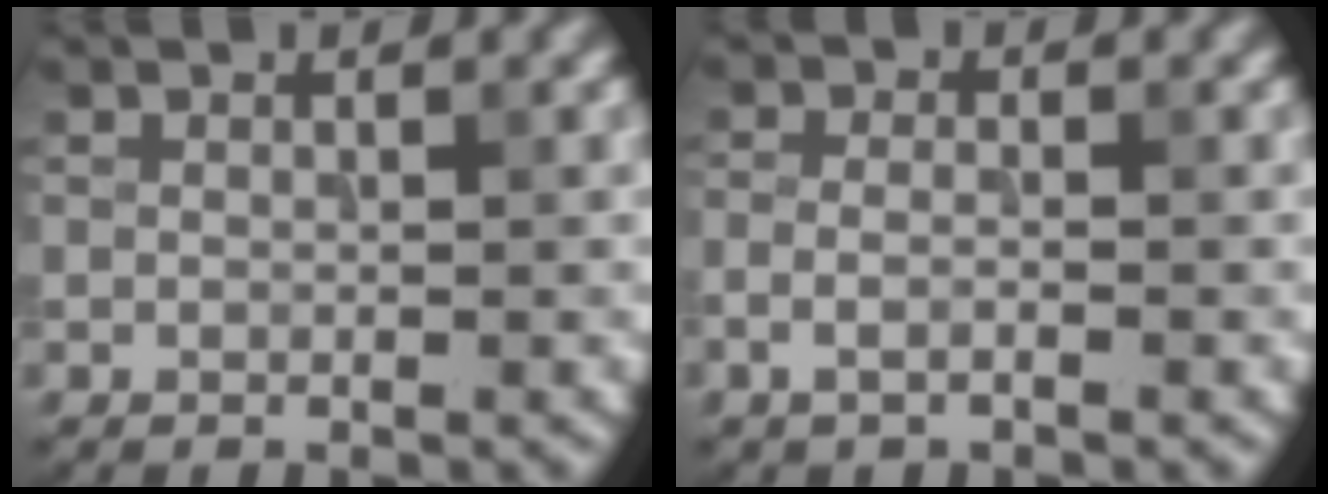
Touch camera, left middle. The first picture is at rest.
{"total": 1.6, "force": [-0.8, 0.7, 1.3], "torque": [-0.031, 0.000, -0.020]}